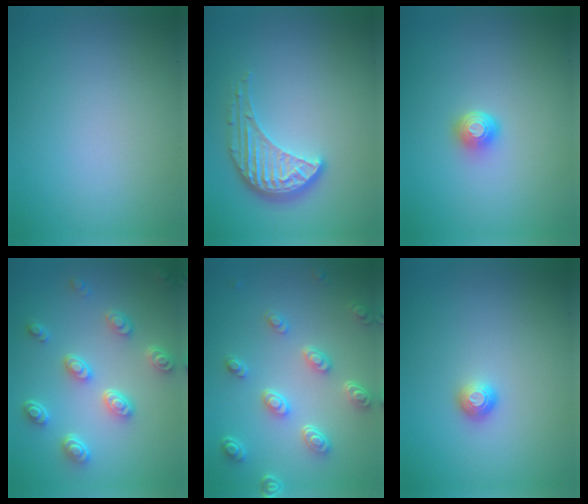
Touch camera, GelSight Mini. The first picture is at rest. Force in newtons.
{"total": 4.3, "press": 3.3, "slide": 2.8}
{"total": 1.6, "press": 1.2, "slide": 1.0}
{"total": 4.5, "press": 3.5, "slide": 2.8}
{"total": 4.5, "press": 3.4, "slide": 3.0}
{"total": 1.1, "press": 1.0, "slide": 0.4}